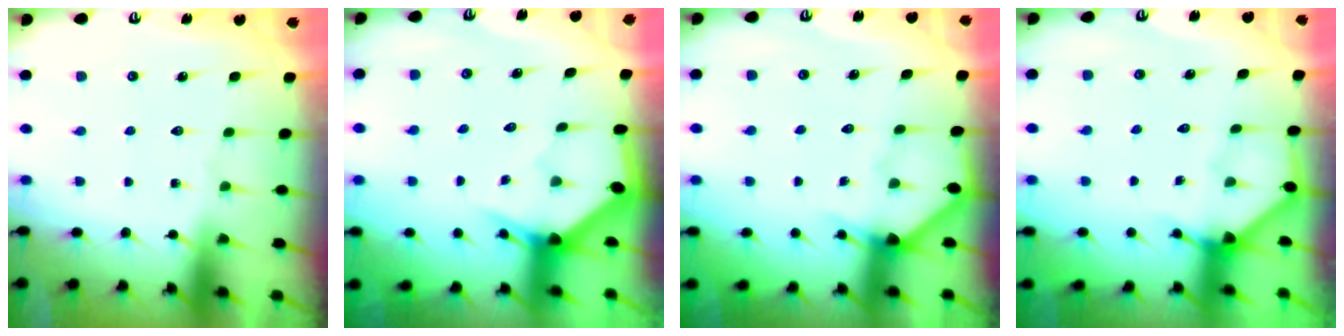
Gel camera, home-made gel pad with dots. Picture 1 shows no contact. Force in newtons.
{"total": 3.2, "press": 3.2, "slide": 0.2}
{"total": 4.9, "press": 4.8, "slide": 0.4}
{"total": 3.4, "press": 3.4, "slide": 0.4}